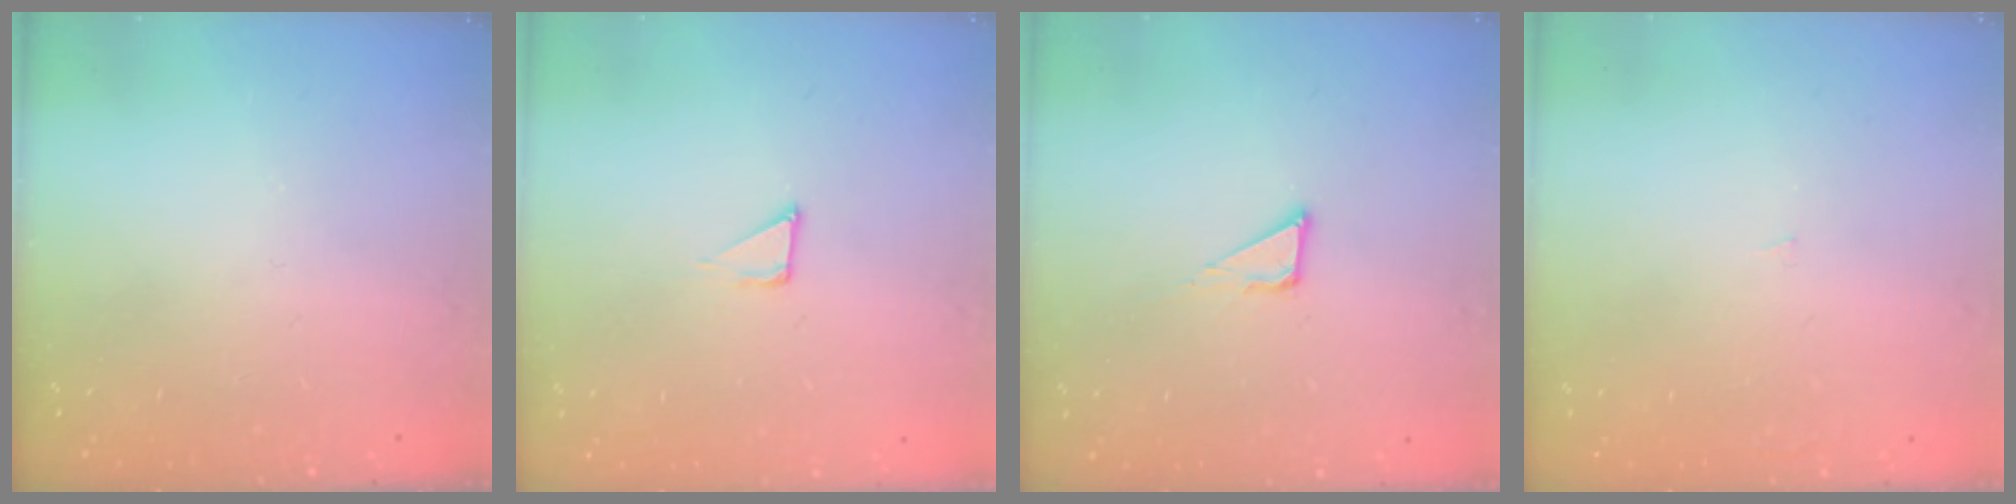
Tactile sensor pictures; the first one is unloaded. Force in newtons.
{"total": 2.3, "press": 2.3, "slide": 0.1}
{"total": 3.8, "press": 3.8, "slide": 0.3}
{"total": 0.9, "press": 0.9, "slide": 0.0}